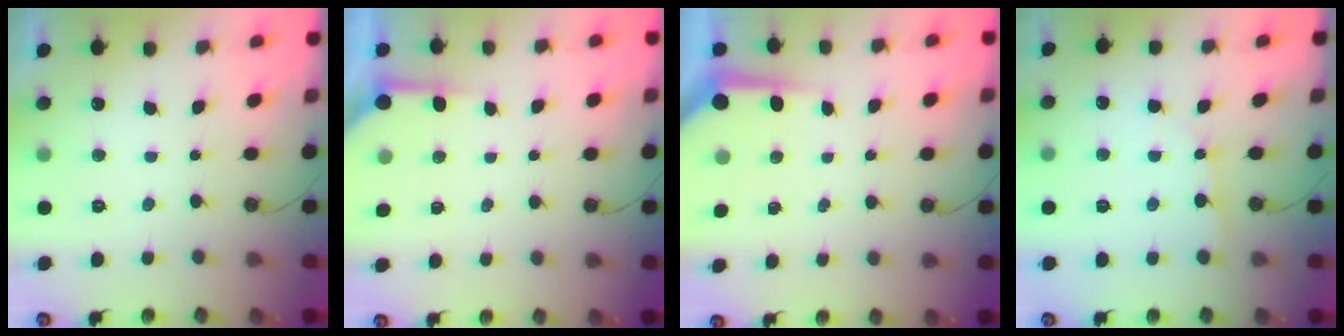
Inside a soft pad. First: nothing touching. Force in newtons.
{"total": 3.8, "press": 3.8, "slide": 0.4}
{"total": 4.0, "press": 4.0, "slide": 0.3}
{"total": 2.8, "press": 2.8, "slide": 0.3}